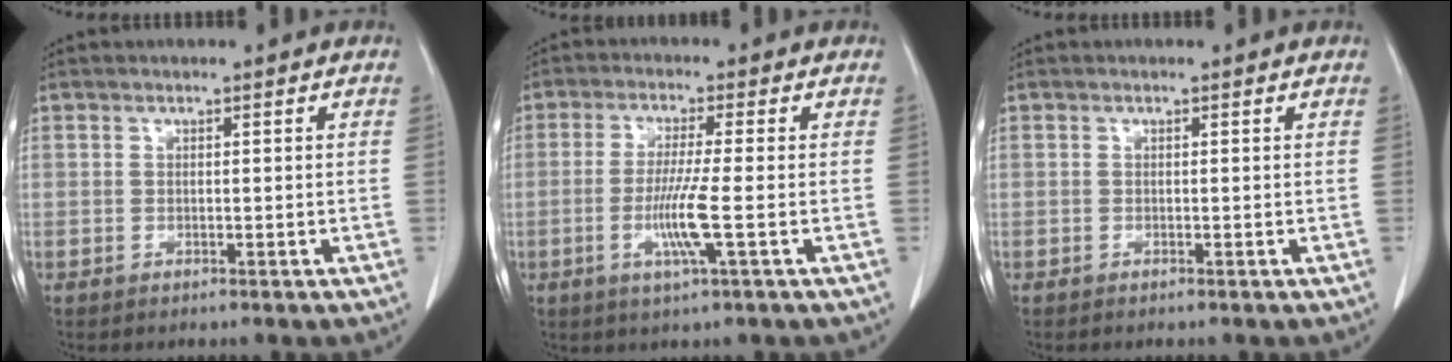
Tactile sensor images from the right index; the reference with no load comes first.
{"total": 6.6, "force": [-1.7, -0.8, 6.3], "torque": [-0.124, -0.016, -0.035]}
{"total": 0.0}